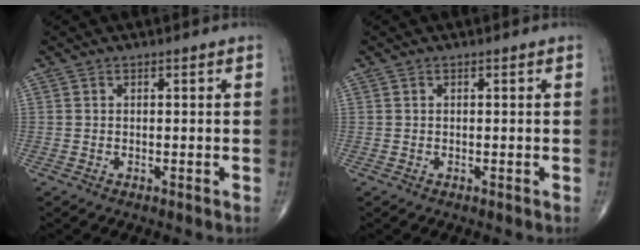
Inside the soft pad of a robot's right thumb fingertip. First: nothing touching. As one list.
[{"total": 0.0}]